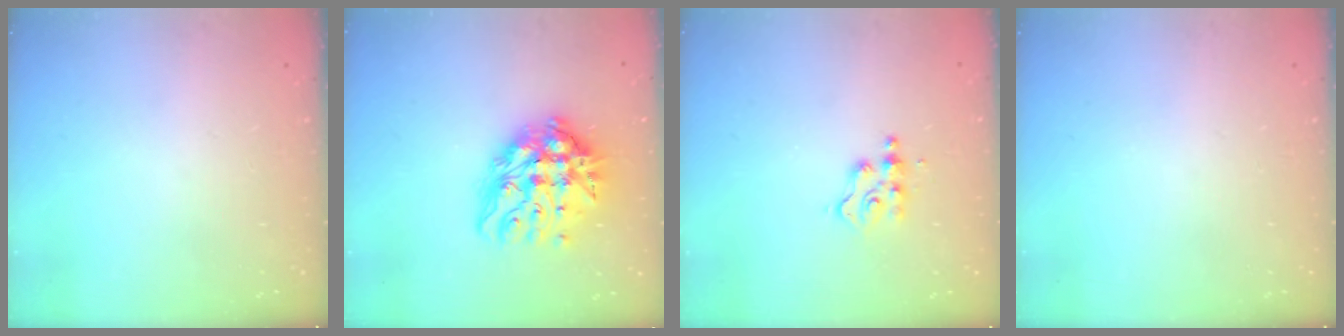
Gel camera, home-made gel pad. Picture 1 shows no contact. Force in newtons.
{"total": 17.8, "press": 17.8, "slide": 1.6}
{"total": 3.3, "press": 3.2, "slide": 0.5}
{"total": 0.0}